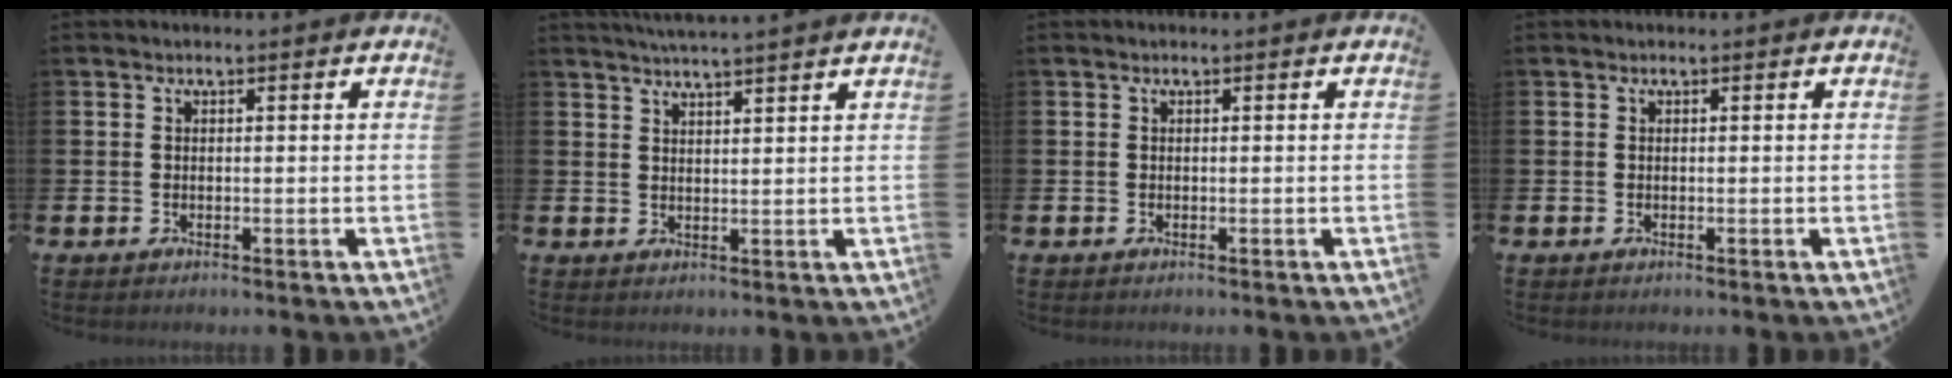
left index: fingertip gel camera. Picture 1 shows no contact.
{"total": 3.2, "force": [3.1, -0.8, 0.3], "torque": [-0.008, -0.016, 0.057]}
{"total": 0.0}
{"total": 0.0}